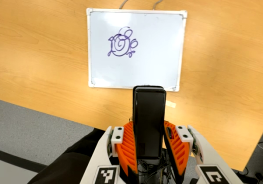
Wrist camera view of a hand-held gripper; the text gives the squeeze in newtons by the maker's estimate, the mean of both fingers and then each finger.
{"total": 4.1, "left": 2.6, "right": 5.6}